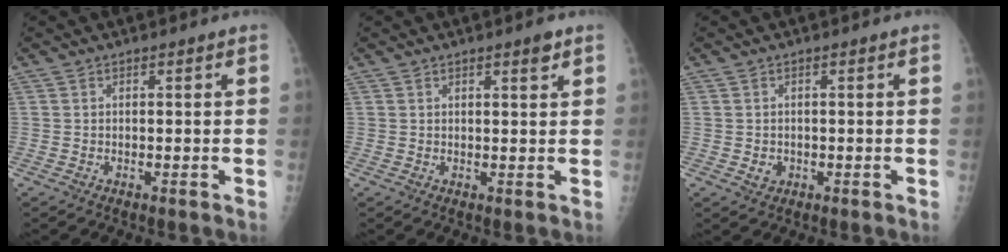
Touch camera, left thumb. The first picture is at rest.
{"total": 2.2, "force": [1.4, 0.5, 1.6], "torque": [-0.020, -0.008, 0.020]}
{"total": 1.8, "force": [-0.3, 1.6, 0.8], "torque": [-0.006, 0.001, 0.001]}